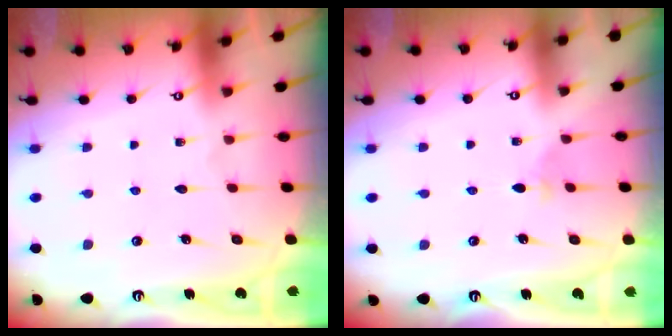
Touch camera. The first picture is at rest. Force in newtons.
{"total": 2.7, "press": 2.6, "slide": 0.7}